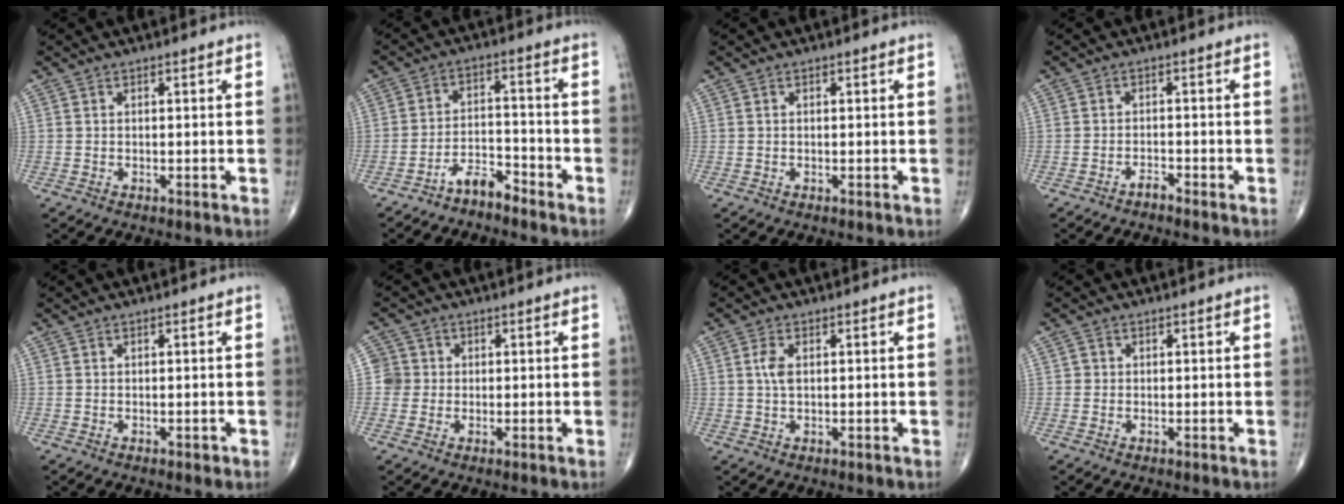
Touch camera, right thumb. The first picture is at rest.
{"total": 5.0, "force": [-4.3, 1.5, 2.0], "torque": [-0.026, 0.040, -0.082]}
{"total": 0.0}
{"total": 1.4, "force": [-1.3, 0.2, 0.4], "torque": [-0.007, 0.006, -0.025]}
{"total": 0.6, "force": [-0.2, 0.4, 0.3], "torque": [-0.002, 0.001, -0.004]}
{"total": 3.5, "force": [0.1, 3.5, 0.0], "torque": [0.030, 0.010, -0.004]}
{"total": 2.8, "force": [0.6, 1.4, 2.4], "torque": [-0.052, 0.004, 0.010]}
{"total": 1.0, "force": [0.0, 1.0, 0.2], "torque": [0.003, 0.003, 0.000]}